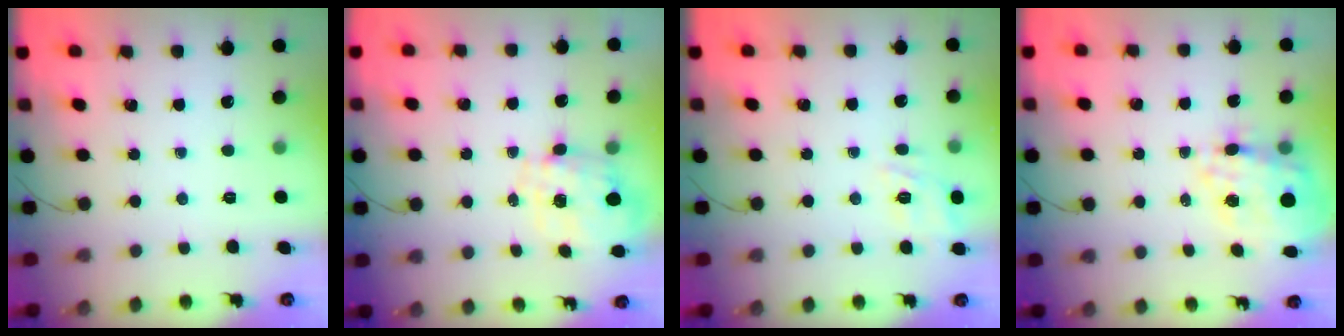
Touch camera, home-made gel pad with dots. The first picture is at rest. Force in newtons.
{"total": 1.0, "press": 0.9, "slide": 0.5}
{"total": 3.5, "press": 3.2, "slide": 1.4}
{"total": 17.9, "press": 17.6, "slide": 3.5}